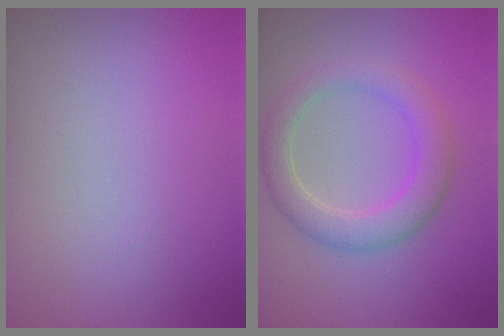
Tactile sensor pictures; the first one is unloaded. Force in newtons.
{"total": 3.9, "press": 3.9, "slide": 0.3}